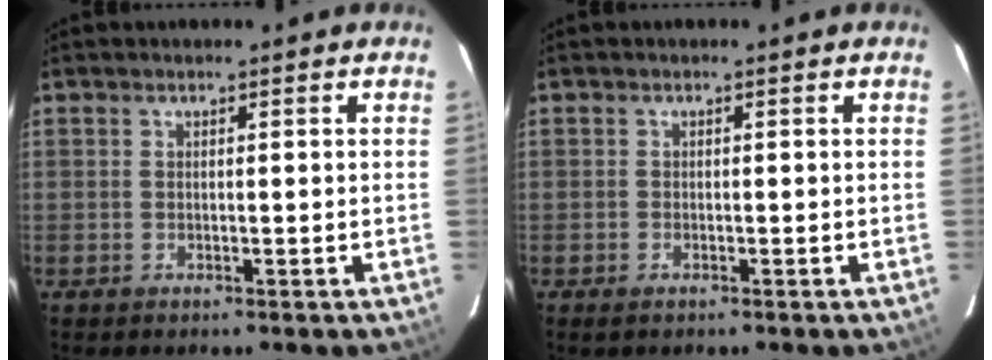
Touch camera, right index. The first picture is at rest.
{"total": 0.8, "force": [-0.6, 0.4, 0.4], "torque": [-0.007, -0.003, -0.012]}